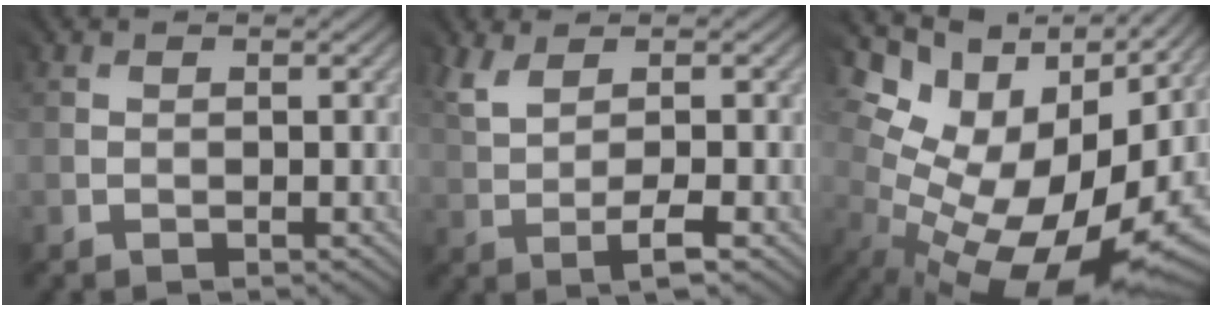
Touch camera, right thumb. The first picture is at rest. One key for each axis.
{"total": 3.7, "fx": 1.1, "fy": 0.9, "fz": 3.5, "tx": -0.080, "ty": 0.002, "tz": 0.021}
{"total": 16.3, "fx": 2.2, "fy": 10.6, "fz": 12.2, "tx": -0.181, "ty": 0.021, "tz": 0.082}